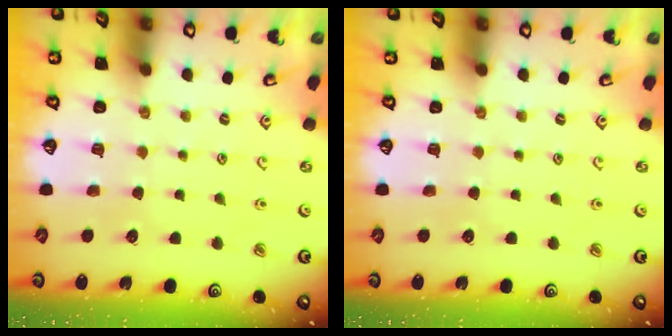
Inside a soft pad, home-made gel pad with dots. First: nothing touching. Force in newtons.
{"total": 0.0}